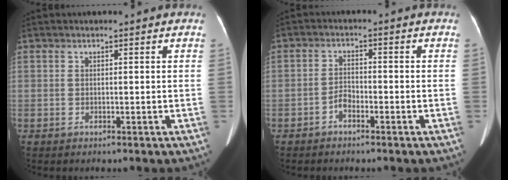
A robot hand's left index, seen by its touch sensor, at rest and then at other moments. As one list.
[{"total": 2.4, "force": [-1.7, 1.0, 1.4], "torque": [-0.028, 0.004, -0.032]}]